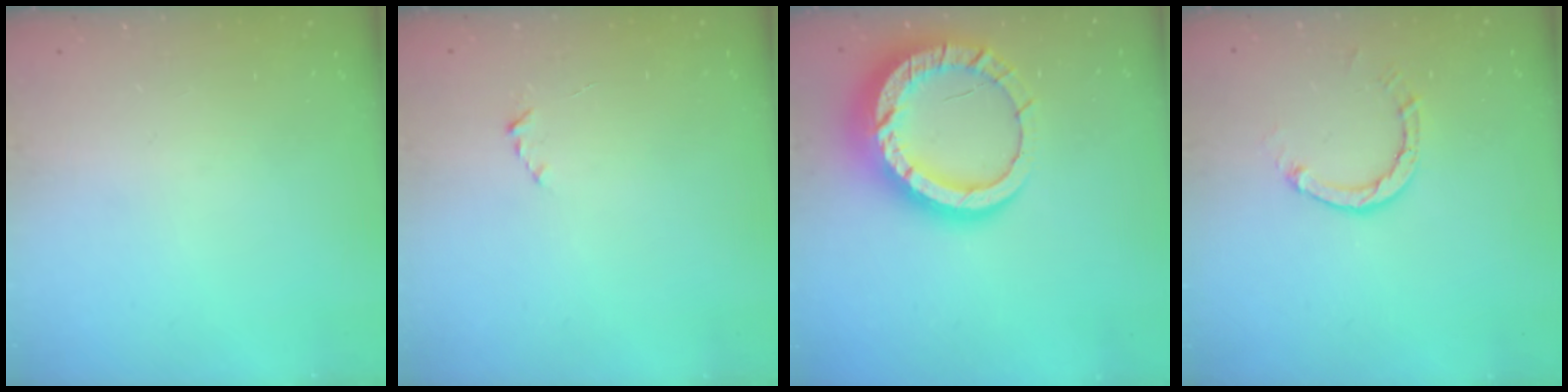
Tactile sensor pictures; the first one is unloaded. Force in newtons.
{"total": 1.9, "press": 1.9, "slide": 0.2}
{"total": 18.7, "press": 18.6, "slide": 1.5}
{"total": 3.0, "press": 3.0, "slide": 0.3}